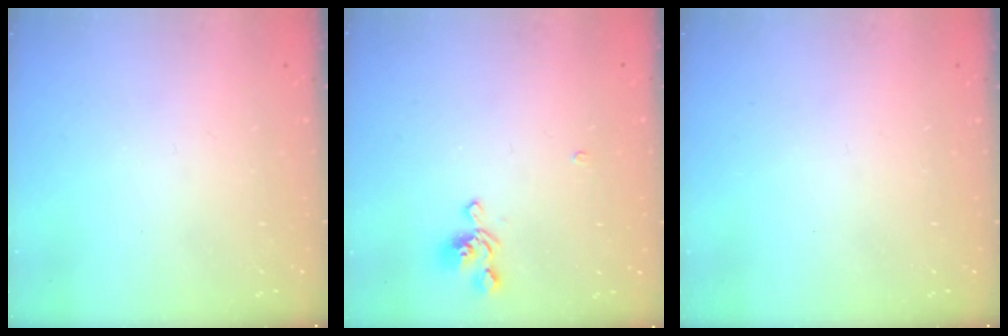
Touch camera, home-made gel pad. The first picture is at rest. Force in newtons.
{"total": 3.6, "press": 3.6, "slide": 0.3}
{"total": 0.0}